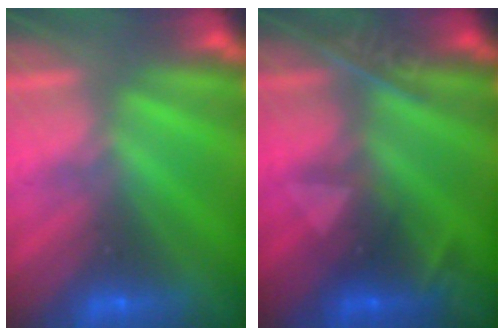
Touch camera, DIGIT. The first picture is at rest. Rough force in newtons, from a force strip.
{"total": 2.4}